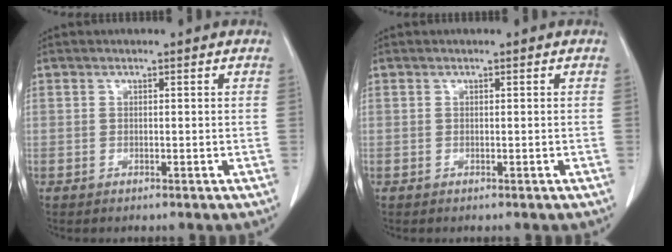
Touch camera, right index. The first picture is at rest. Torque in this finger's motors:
{"motor_torque": [-0.09, 0.03, -0.03, -0.01]}